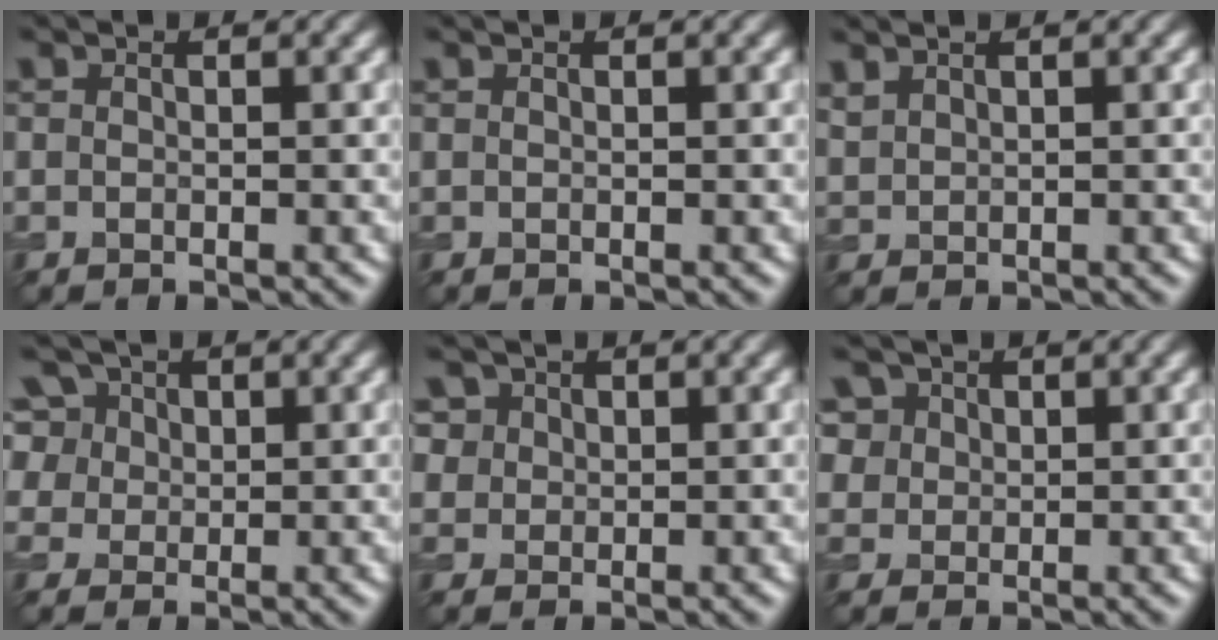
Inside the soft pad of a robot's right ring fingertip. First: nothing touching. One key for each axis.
{"total": 0.0}
{"total": 1.0, "fx": 1.0, "fy": 0.2, "fz": 0.2, "tx": -0.012, "ty": 0.001, "tz": 0.027}
{"total": 9.2, "fx": 4.4, "fy": 6.9, "fz": 4.3, "tx": -0.092, "ty": 0.034, "tz": 0.046}
{"total": 5.1, "fx": 2.6, "fy": 3.9, "fz": 2.0, "tx": -0.054, "ty": 0.008, "tz": 0.036}
{"total": 6.3, "fx": 3.3, "fy": 4.8, "fz": 2.6, "tx": -0.069, "ty": 0.012, "tz": 0.045}